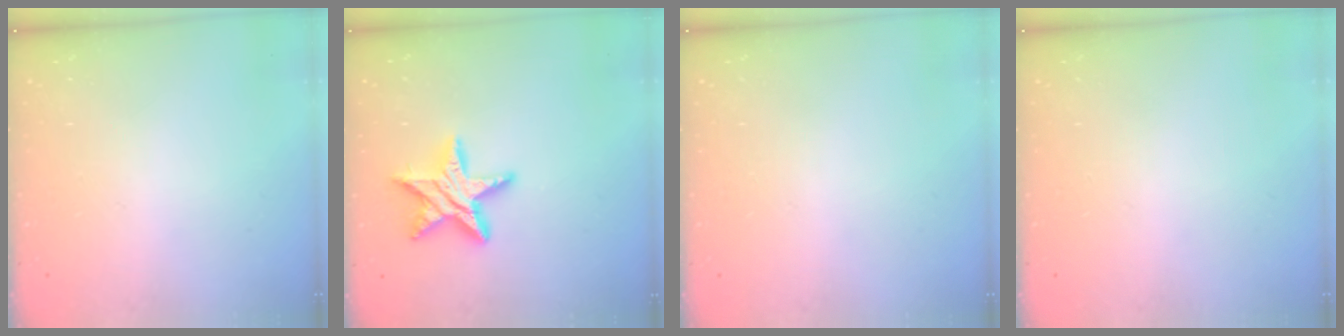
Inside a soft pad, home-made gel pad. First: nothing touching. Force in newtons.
{"total": 12.3, "press": 12.3, "slide": 0.8}
{"total": 0.0}
{"total": 0.0}